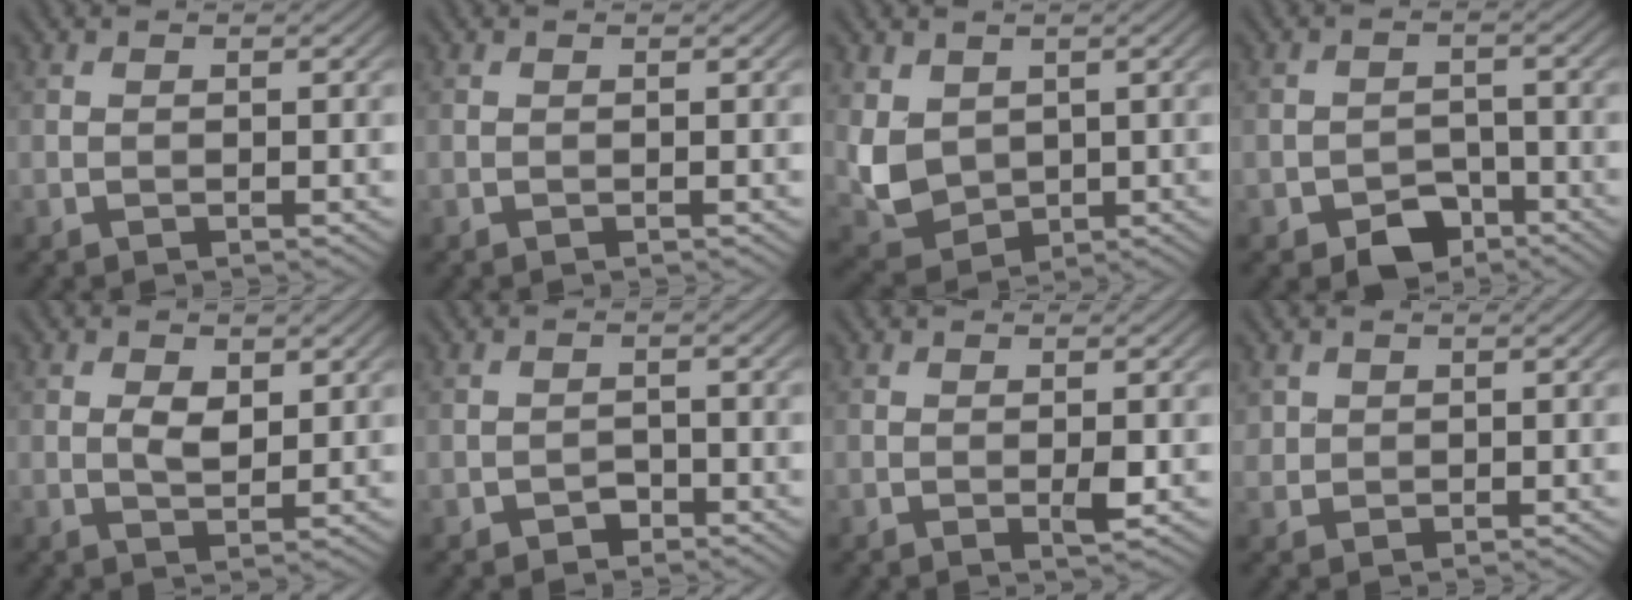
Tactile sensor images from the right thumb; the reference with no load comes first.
{"total": 0.0}
{"total": 5.5, "force": [1.2, 4.5, 3.0], "torque": [-0.087, -0.013, 0.028]}
{"total": 4.9, "force": [-3.3, 2.9, 2.1], "torque": [-0.032, -0.004, -0.060]}
{"total": 2.8, "force": [0.8, 1.5, 2.3], "torque": [-0.045, -0.005, 0.017]}
{"total": 1.7, "force": [-1.2, 1.0, 0.6], "torque": [-0.008, 0.004, -0.023]}
{"total": 1.4, "force": [-0.2, 0.2, 1.4], "torque": [-0.026, -0.003, -0.005]}
{"total": 1.7, "force": [0.9, 1.4, 0.2], "torque": [-0.009, -0.004, 0.020]}